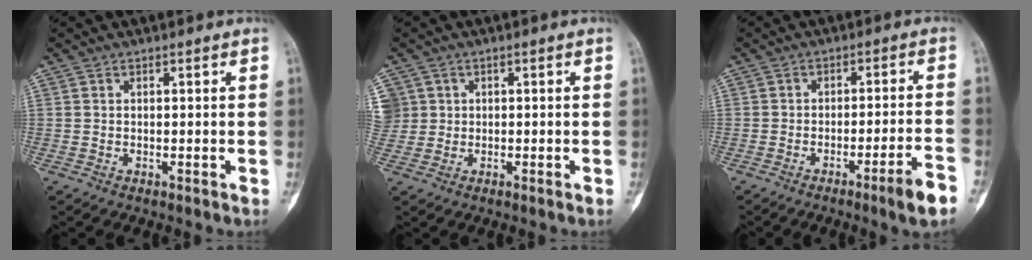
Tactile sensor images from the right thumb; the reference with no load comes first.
{"total": 4.5, "force": [0.9, 4.4, 0.6], "torque": [0.007, 0.016, 0.020]}
{"total": 6.8, "force": [-4.2, 0.0, 5.4], "torque": [-0.082, 0.022, -0.063]}